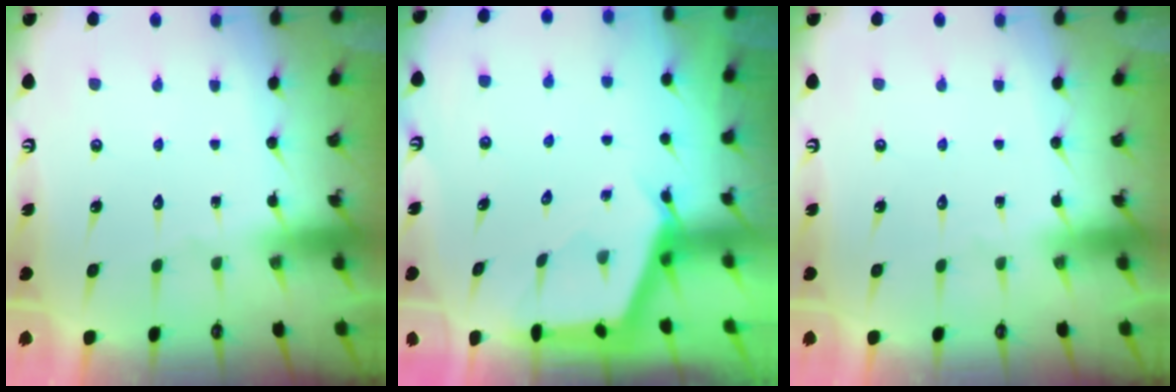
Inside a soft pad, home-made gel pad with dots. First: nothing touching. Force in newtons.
{"total": 3.0, "press": 3.0, "slide": 0.4}
{"total": 0.0}